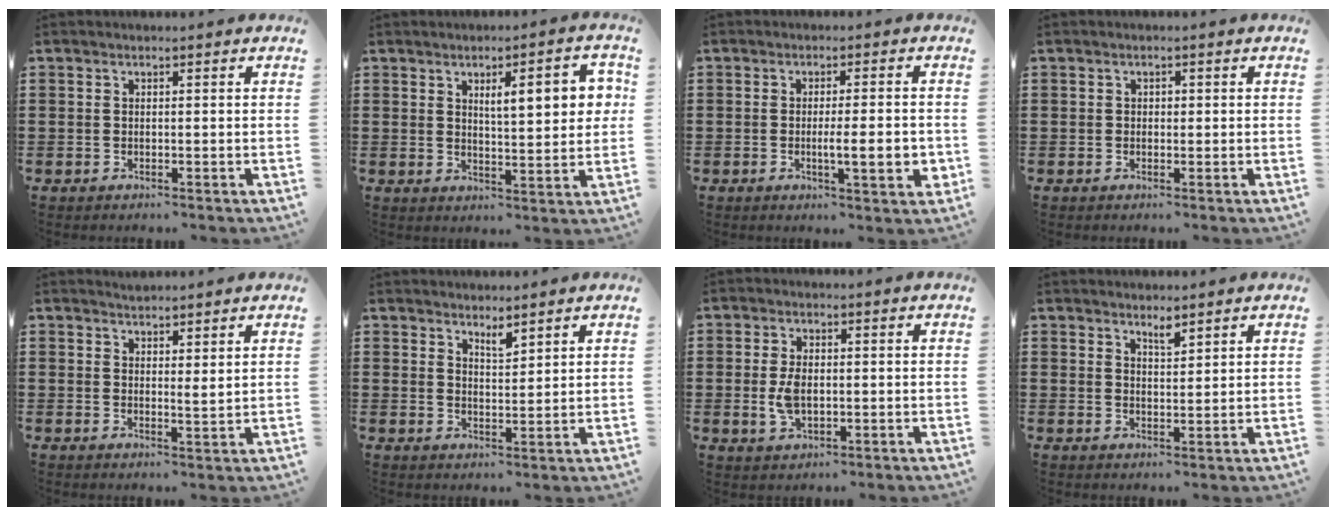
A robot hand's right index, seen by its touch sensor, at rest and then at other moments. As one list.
[{"total": 7.4, "force": [2.5, 2.2, 6.6], "torque": [-0.098, -0.005, 0.033]}, {"total": 5.8, "force": [-1.0, 0.9, 5.6], "torque": [-0.083, -0.007, -0.018]}, {"total": 0.6, "force": [0.0, 0.5, 0.3], "torque": [-0.008, 0.002, 0.000]}, {"total": 2.1, "force": [2.0, 0.1, 0.3], "torque": [-0.011, 0.002, 0.040]}, {"total": 2.3, "force": [2.2, 0.3, 0.6], "torque": [-0.007, -0.002, 0.039]}, {"total": 4.3, "force": [-0.3, 2.3, 3.6], "torque": [-0.077, 0.002, -0.007]}, {"total": 2.1, "force": [1.9, 0.3, 0.9], "torque": [-0.011, -0.001, 0.033]}]